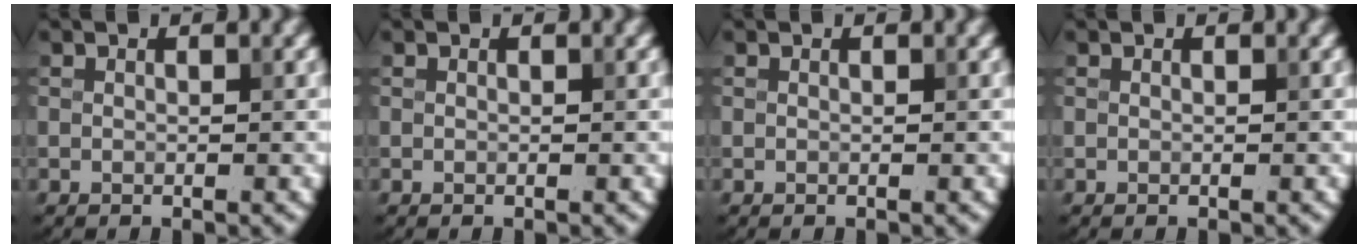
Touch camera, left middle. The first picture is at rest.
{"total": 0.0}
{"total": 0.0}
{"total": 0.0}